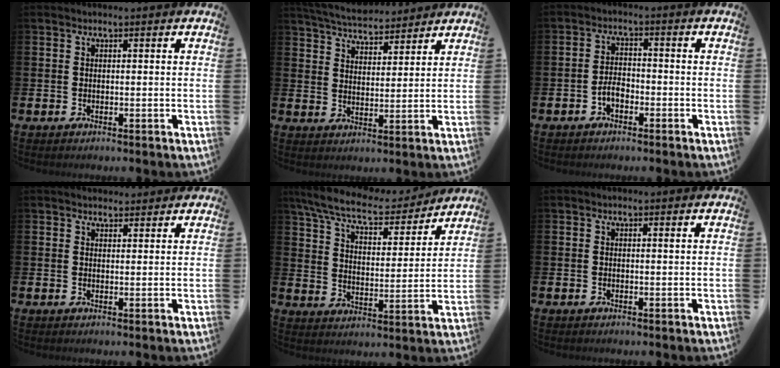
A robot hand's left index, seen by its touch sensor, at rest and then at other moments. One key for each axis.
{"total": 5.3, "fx": 5.3, "fy": 0.8, "fz": 0.6, "tx": -0.037, "ty": -0.027, "tz": 0.095}
{"total": 2.5, "fx": -1.4, "fy": 1.4, "fz": 1.5, "tx": -0.031, "ty": 0.006, "tz": -0.028}
{"total": 2.1, "fx": 2.0, "fy": 0.7, "fz": 0.0, "tx": 0.005, "ty": -0.007, "tz": 0.035}
{"total": 9.1, "fx": 8.1, "fy": 1.8, "fz": 3.7, "tx": -0.103, "ty": -0.053, "tz": 0.137}
{"total": 0.0}